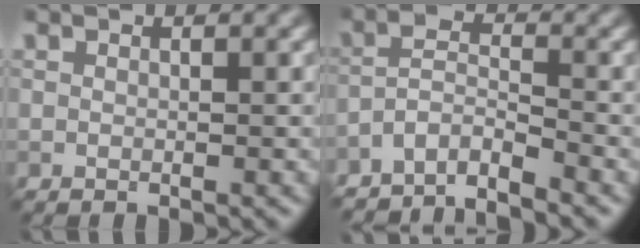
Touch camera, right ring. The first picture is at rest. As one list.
[{"total": 3.8, "force": [-3.4, 0.5, 1.5], "torque": [-0.024, 0.003, -0.075]}]